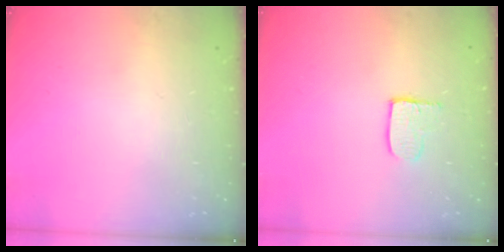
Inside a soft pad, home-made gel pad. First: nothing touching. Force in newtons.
{"total": 5.0, "press": 5.0, "slide": 0.4}